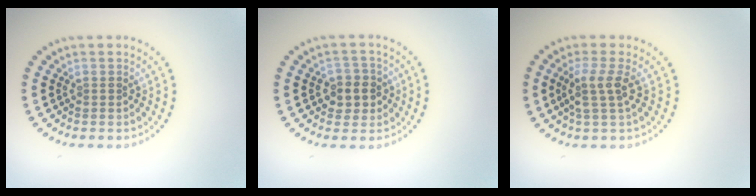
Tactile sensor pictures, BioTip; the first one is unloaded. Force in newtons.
{"total": 2.7, "press": 2.5, "slide": 0.8}
{"total": 2.7, "press": 2.1, "slide": 1.7}